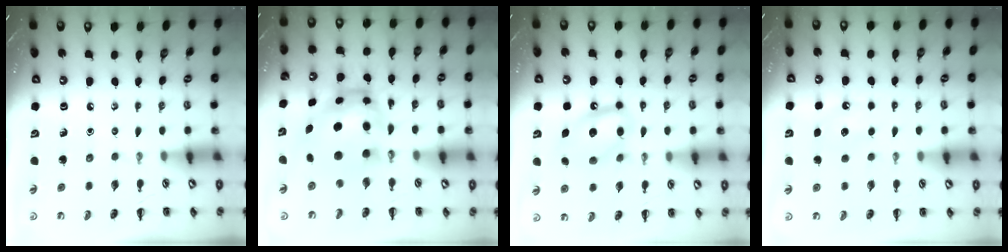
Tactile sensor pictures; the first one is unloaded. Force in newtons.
{"total": 6.9, "press": 6.7, "slide": 1.6}
{"total": 13.8, "press": 13.5, "slide": 2.6}
{"total": 6.8, "press": 6.6, "slide": 1.6}